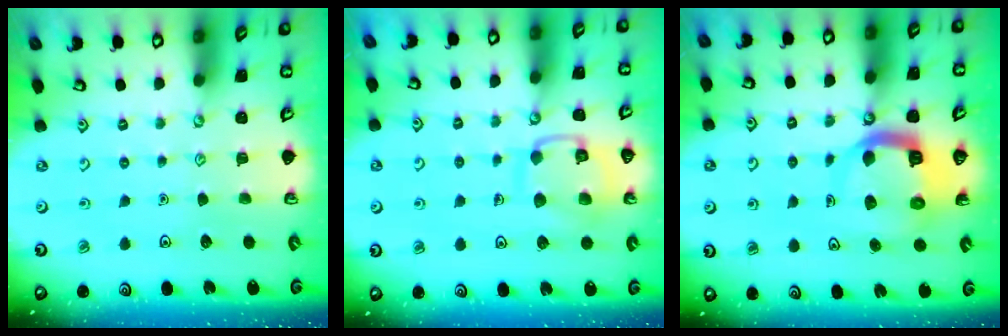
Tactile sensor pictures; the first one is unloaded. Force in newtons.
{"total": 12.8, "press": 12.8, "slide": 1.1}
{"total": 9.2, "press": 9.2, "slide": 1.0}